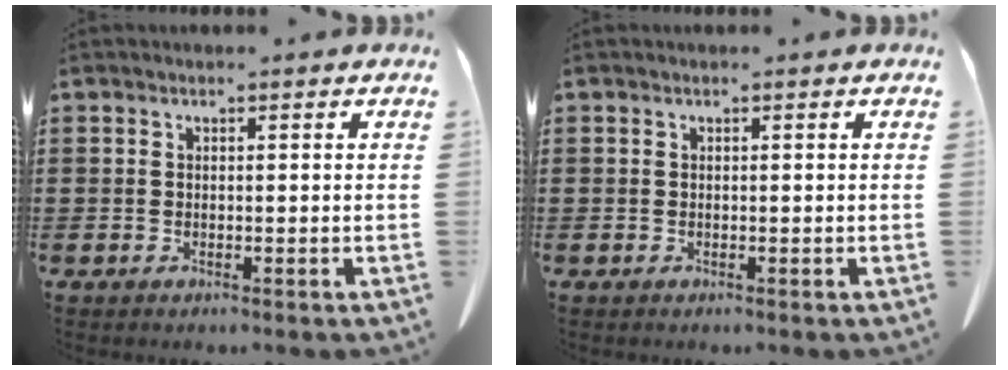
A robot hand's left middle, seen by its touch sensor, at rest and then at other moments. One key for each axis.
{"total": 0.0}